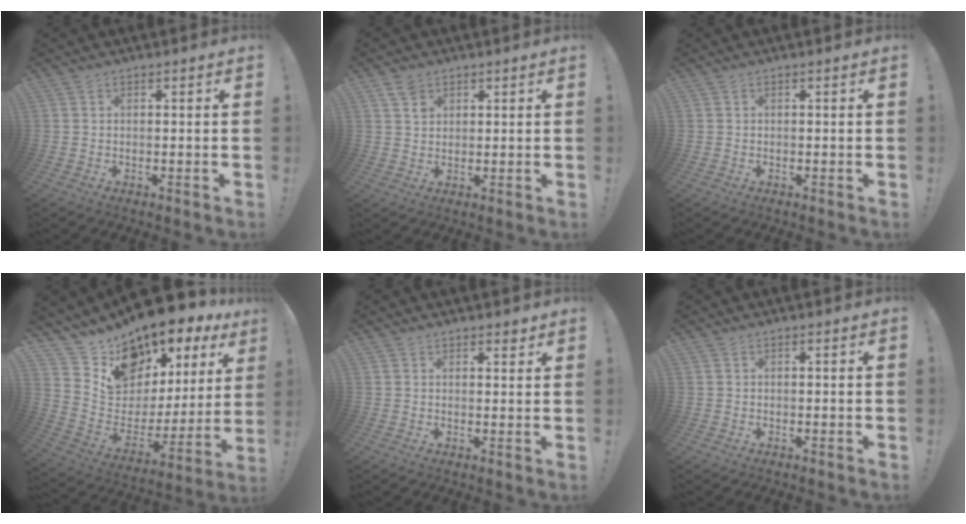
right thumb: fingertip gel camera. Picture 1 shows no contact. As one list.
[{"total": 3.7, "force": [2.3, 2.6, 1.4], "torque": [-0.016, -0.008, 0.042]}, {"total": 0.0}, {"total": 12.8, "force": [11.8, 4.4, 2.3], "torque": [-0.046, -0.123, 0.212]}, {"total": 1.6, "force": [1.4, 0.4, 0.5], "torque": [0.007, -0.012, 0.023]}, {"total": 0.0}]